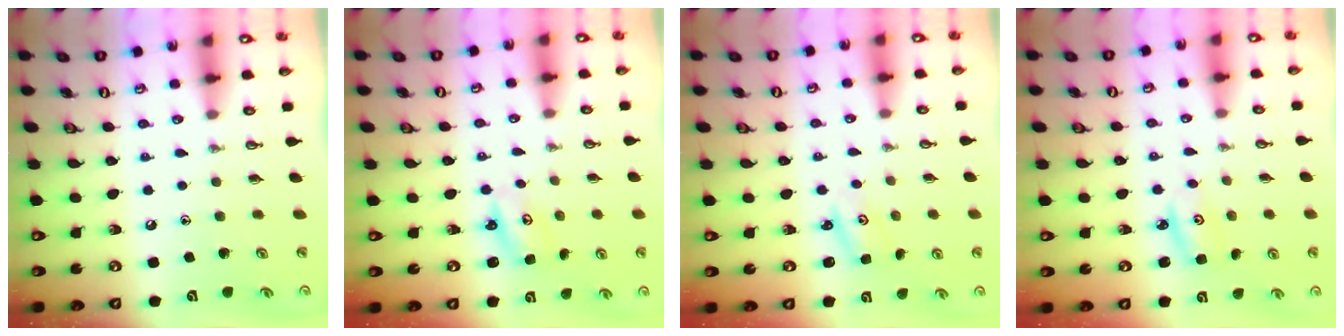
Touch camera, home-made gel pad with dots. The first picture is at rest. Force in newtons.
{"total": 2.7, "press": 2.7, "slide": 0.2}
{"total": 2.1, "press": 2.1, "slide": 0.2}
{"total": 3.2, "press": 3.2, "slide": 0.3}